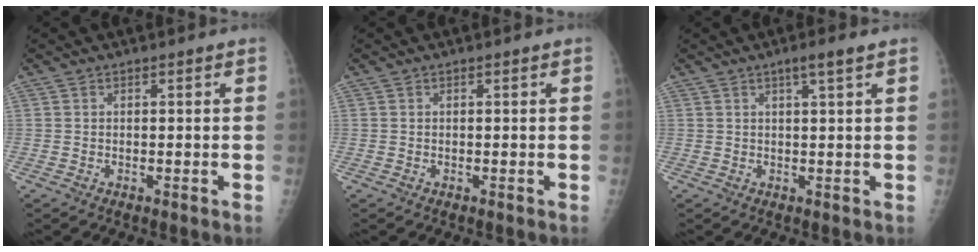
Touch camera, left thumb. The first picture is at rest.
{"total": 0.0}
{"total": 2.9, "force": [1.7, 0.0, 2.3], "torque": [-0.043, -0.006, 0.030]}